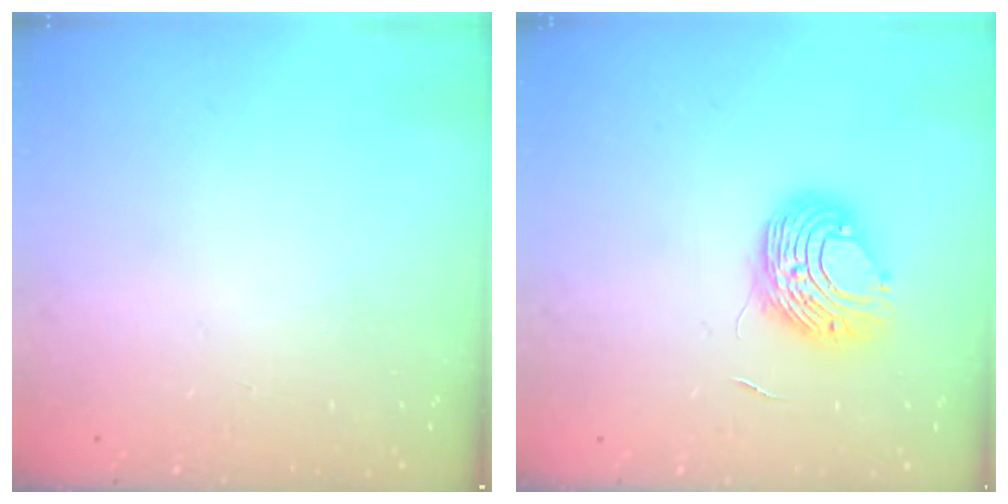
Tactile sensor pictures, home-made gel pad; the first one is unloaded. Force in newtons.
{"total": 8.7, "press": 8.7, "slide": 0.4}